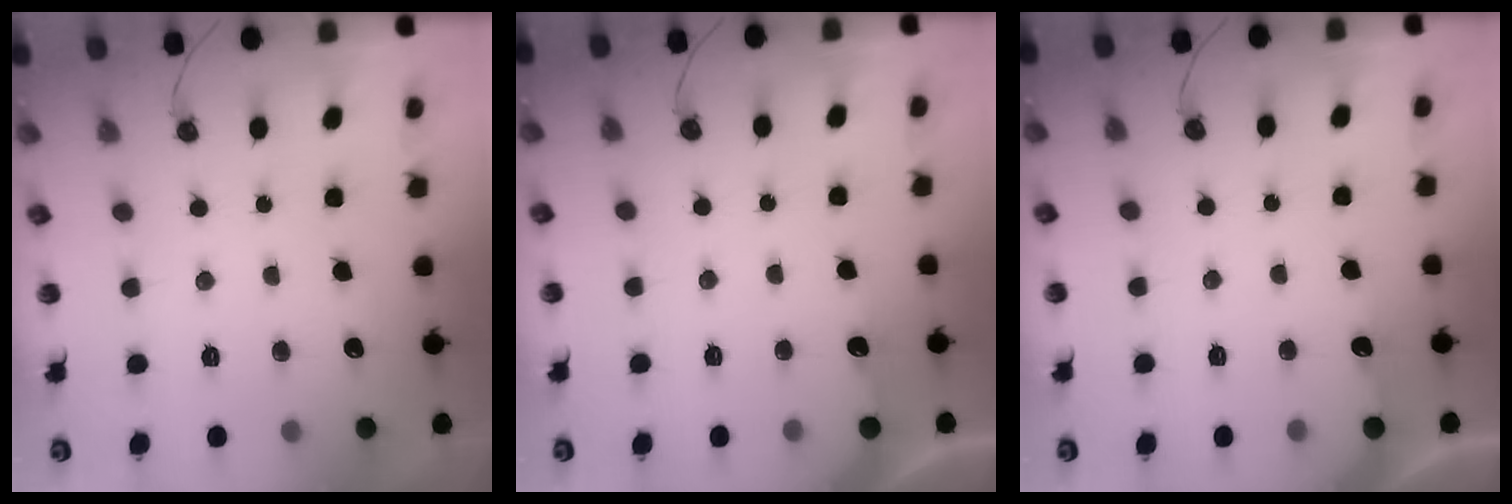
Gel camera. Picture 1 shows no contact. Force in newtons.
{"total": 4.1, "press": 4.0, "slide": 0.6}
{"total": 4.1, "press": 4.0, "slide": 0.6}